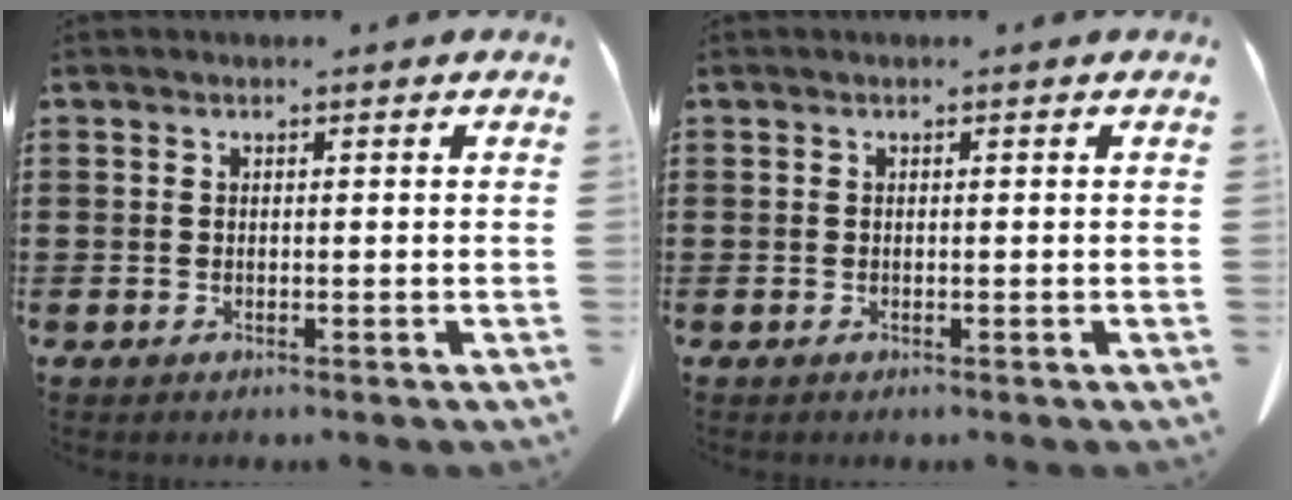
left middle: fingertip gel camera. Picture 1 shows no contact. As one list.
[{"total": 0.0}]